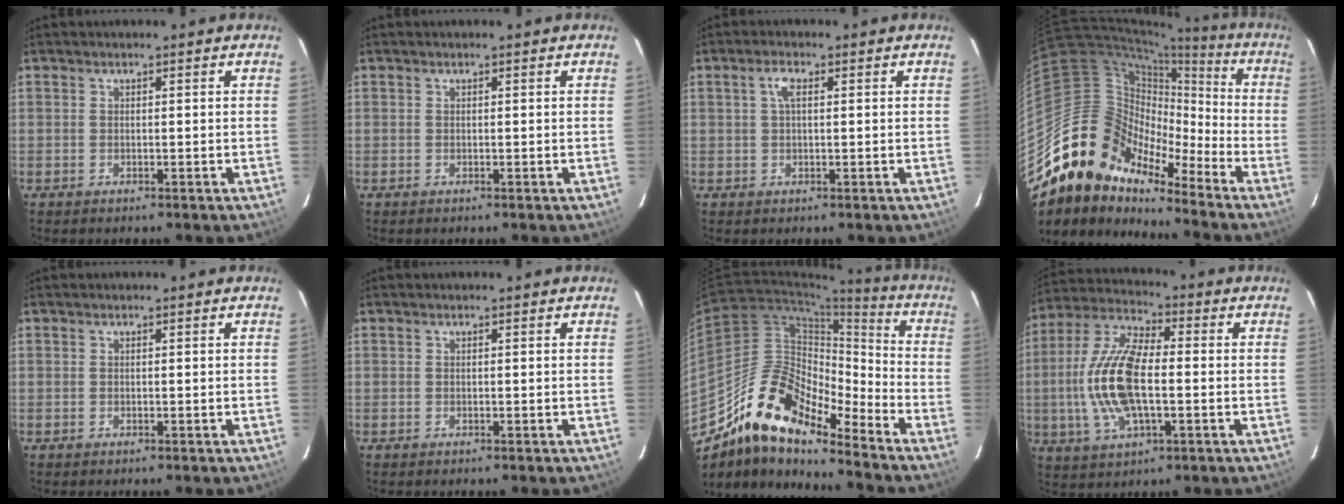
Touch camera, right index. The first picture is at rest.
{"total": 0.0}
{"total": 2.6, "force": [0.7, 1.0, 2.3], "torque": [-0.047, 0.010, 0.013]}
{"total": 14.9, "force": [-11.5, 8.7, 3.8], "torque": [-0.065, 0.045, -0.226]}
{"total": 0.0}
{"total": 0.0}
{"total": 17.4, "force": [-14.1, 5.1, 8.7], "torque": [-0.147, 0.003, -0.275]}
{"total": 15.7, "force": [-1.6, 6.8, 14.0], "torque": [-0.298, 0.008, -0.035]}